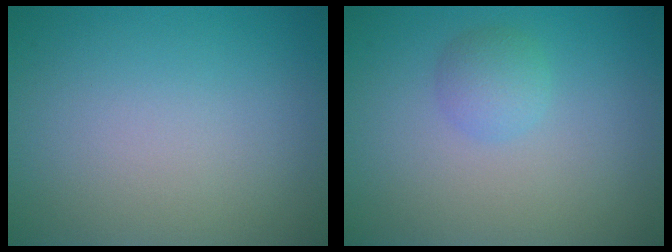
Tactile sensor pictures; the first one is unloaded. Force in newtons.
{"total": 1.9, "press": 1.9, "slide": 0.1}